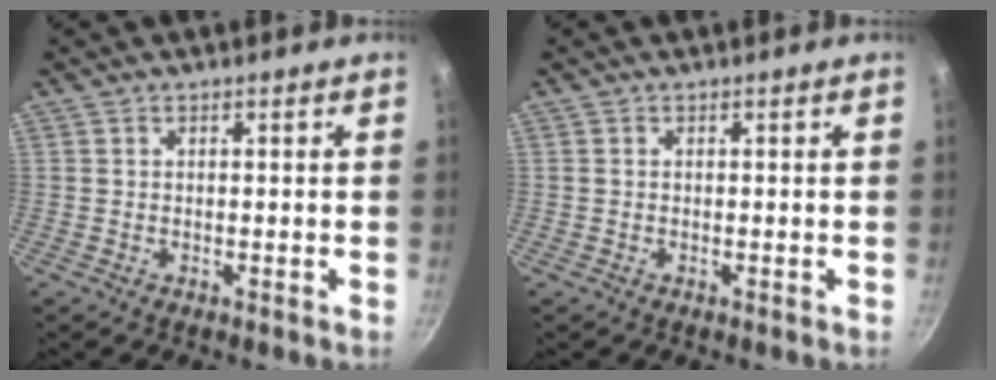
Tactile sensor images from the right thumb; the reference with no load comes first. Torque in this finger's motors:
{"motor_torque": [-0.28, 0.14, -0.12, 0.37, 0.03]}